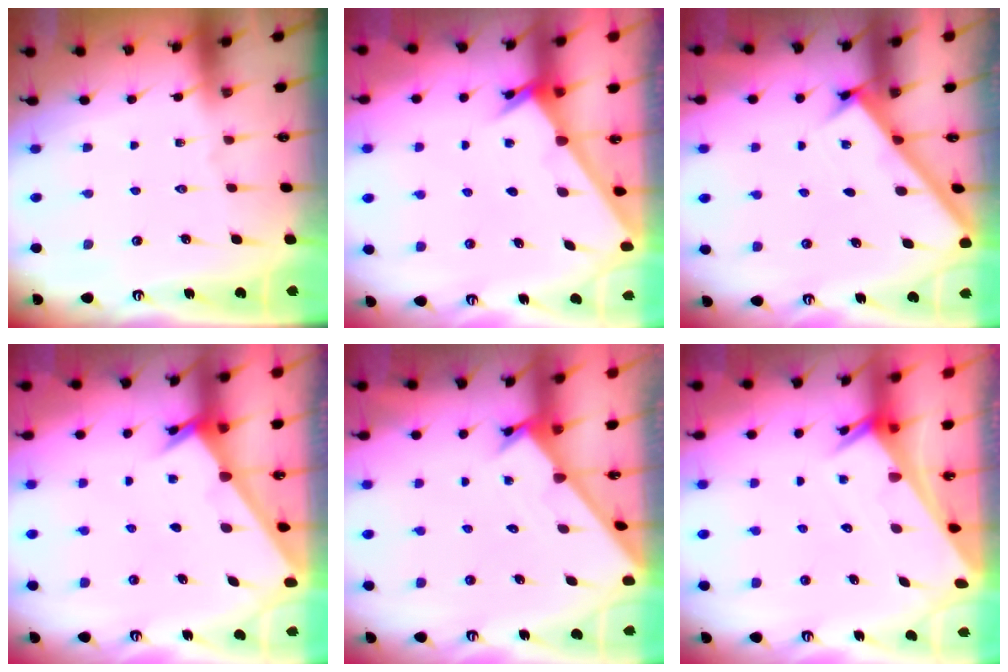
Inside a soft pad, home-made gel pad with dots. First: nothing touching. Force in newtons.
{"total": 2.6, "press": 2.6, "slide": 0.2}
{"total": 2.6, "press": 2.6, "slide": 0.3}
{"total": 2.4, "press": 2.3, "slide": 0.2}
{"total": 1.7, "press": 1.7, "slide": 0.1}
{"total": 2.4, "press": 2.4, "slide": 0.2}